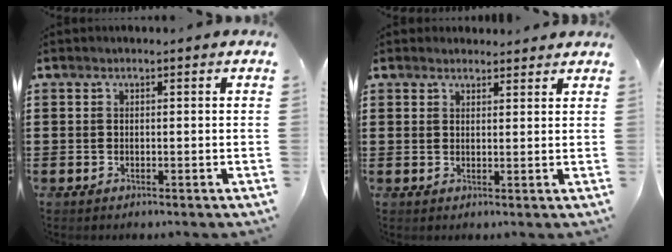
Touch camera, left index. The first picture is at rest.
{"total": 1.8, "force": [1.7, 0.5, 0.1], "torque": [-0.005, 0.004, 0.034]}